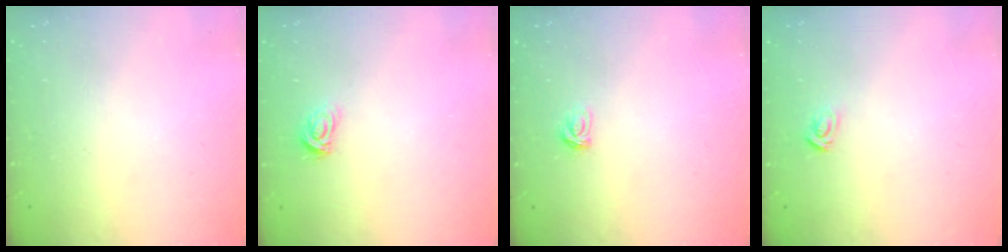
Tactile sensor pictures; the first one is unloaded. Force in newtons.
{"total": 2.6, "press": 2.6, "slide": 0.3}
{"total": 3.1, "press": 3.1, "slide": 0.4}
{"total": 2.7, "press": 2.7, "slide": 0.3}